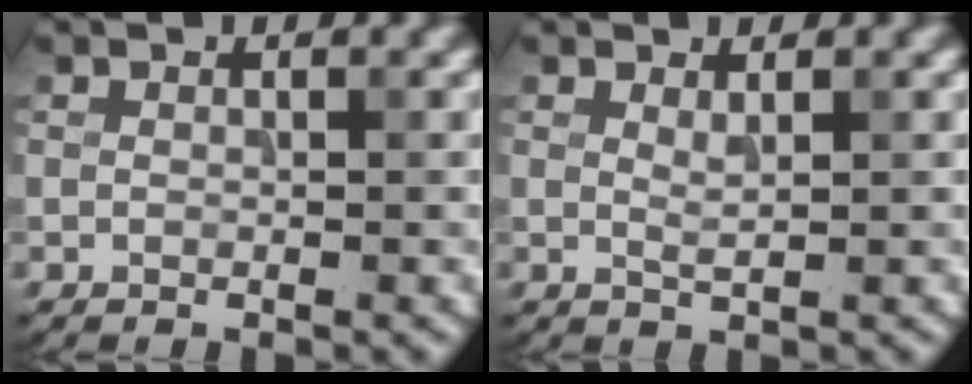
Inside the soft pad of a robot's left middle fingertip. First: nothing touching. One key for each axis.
{"total": 0.9, "fx": 0.5, "fy": 0.2, "fz": 0.7, "tx": -0.013, "ty": -0.003, "tz": 0.010}